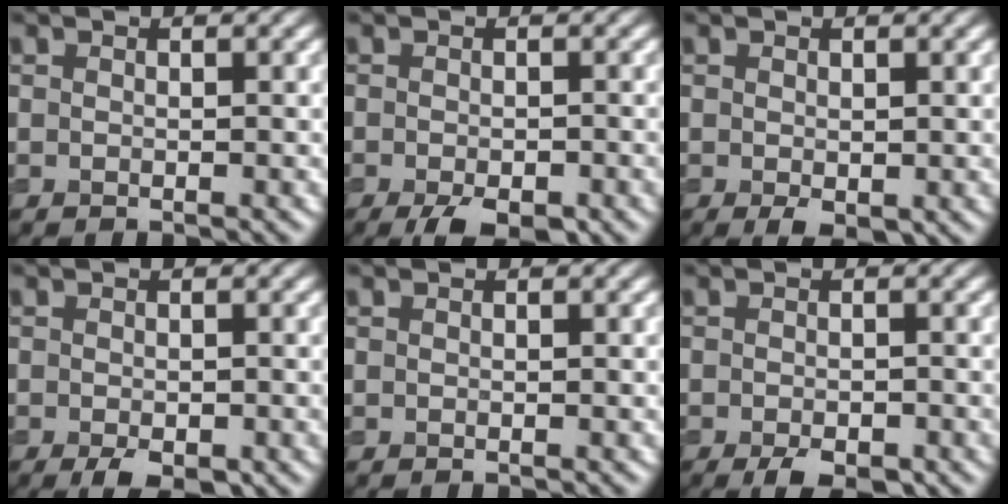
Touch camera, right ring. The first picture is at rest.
{"total": 4.3, "force": [-2.6, 1.6, 3.1], "torque": [-0.046, -0.006, -0.037]}
{"total": 1.7, "force": [-0.4, 0.9, 1.4], "torque": [-0.023, -0.008, -0.003]}
{"total": 3.1, "force": [-1.6, 1.3, 2.4], "torque": [-0.036, -0.007, -0.020]}
{"total": 0.0}
{"total": 3.4, "force": [-2.0, 1.3, 2.4], "torque": [-0.036, -0.006, -0.028]}